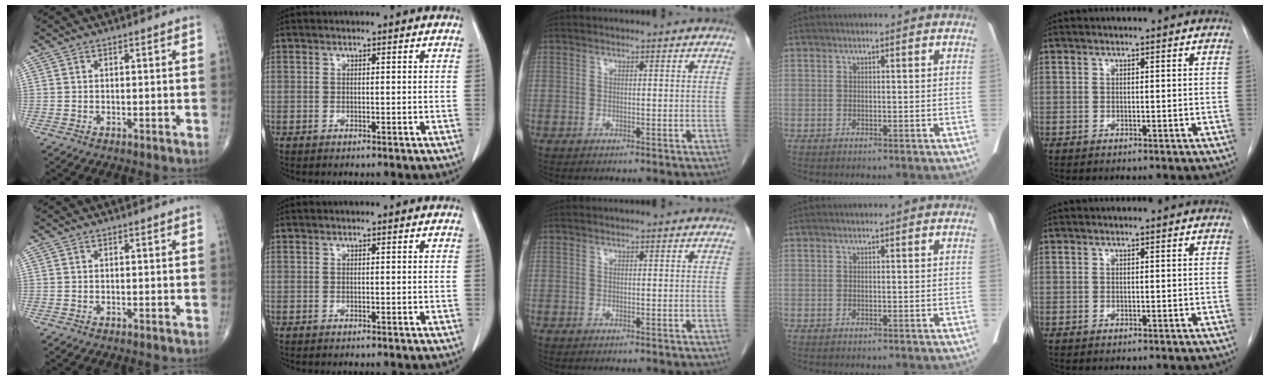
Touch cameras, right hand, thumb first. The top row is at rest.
{}